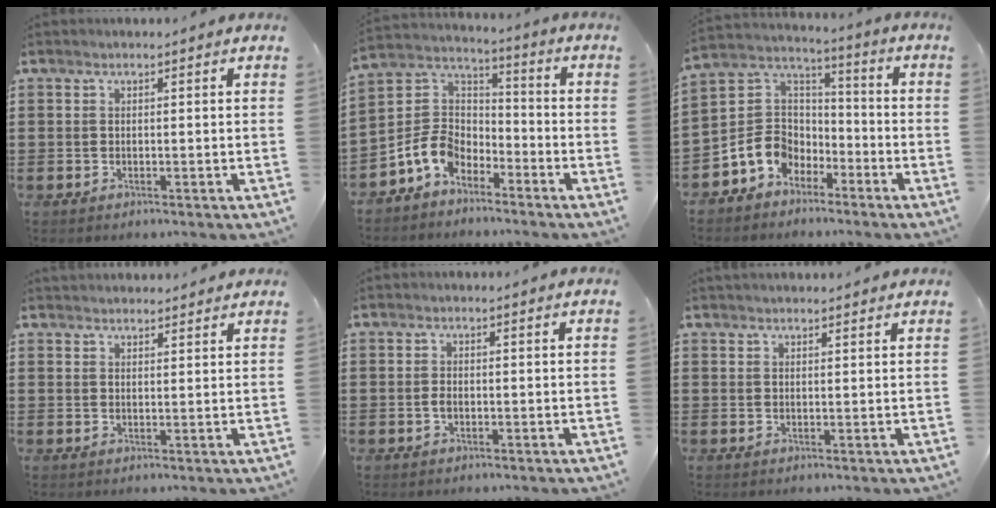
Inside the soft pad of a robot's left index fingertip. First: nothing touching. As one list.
[{"total": 8.1, "force": [-5.0, 5.3, 3.5], "torque": [-0.106, 0.012, -0.104]}, {"total": 7.4, "force": [-3.9, 6.1, 1.7], "torque": [-0.077, 0.005, -0.083]}, {"total": 2.1, "force": [2.1, 0.2, -0.1], "torque": [-0.003, -0.001, 0.041]}, {"total": 1.3, "force": [-0.2, 0.6, 1.1], "torque": [-0.030, -0.002, -0.006]}, {"total": 1.5, "force": [1.4, 0.1, 0.3], "torque": [-0.007, 0.001, 0.028]}]